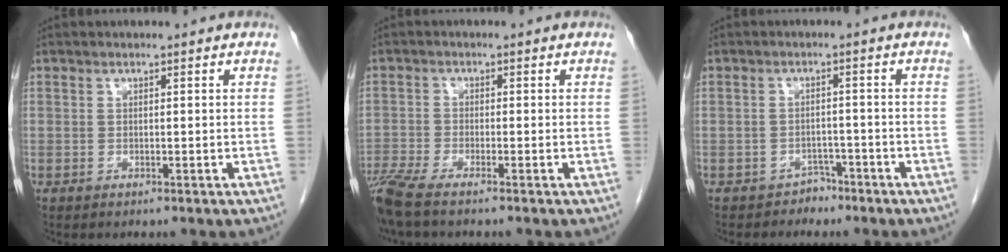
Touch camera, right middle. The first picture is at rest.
{"total": 5.5, "force": [-4.6, 0.0, 3.1], "torque": [-0.064, -0.011, -0.088]}
{"total": 2.4, "force": [-1.8, 1.5, -0.1], "torque": [0.000, 0.008, -0.026]}